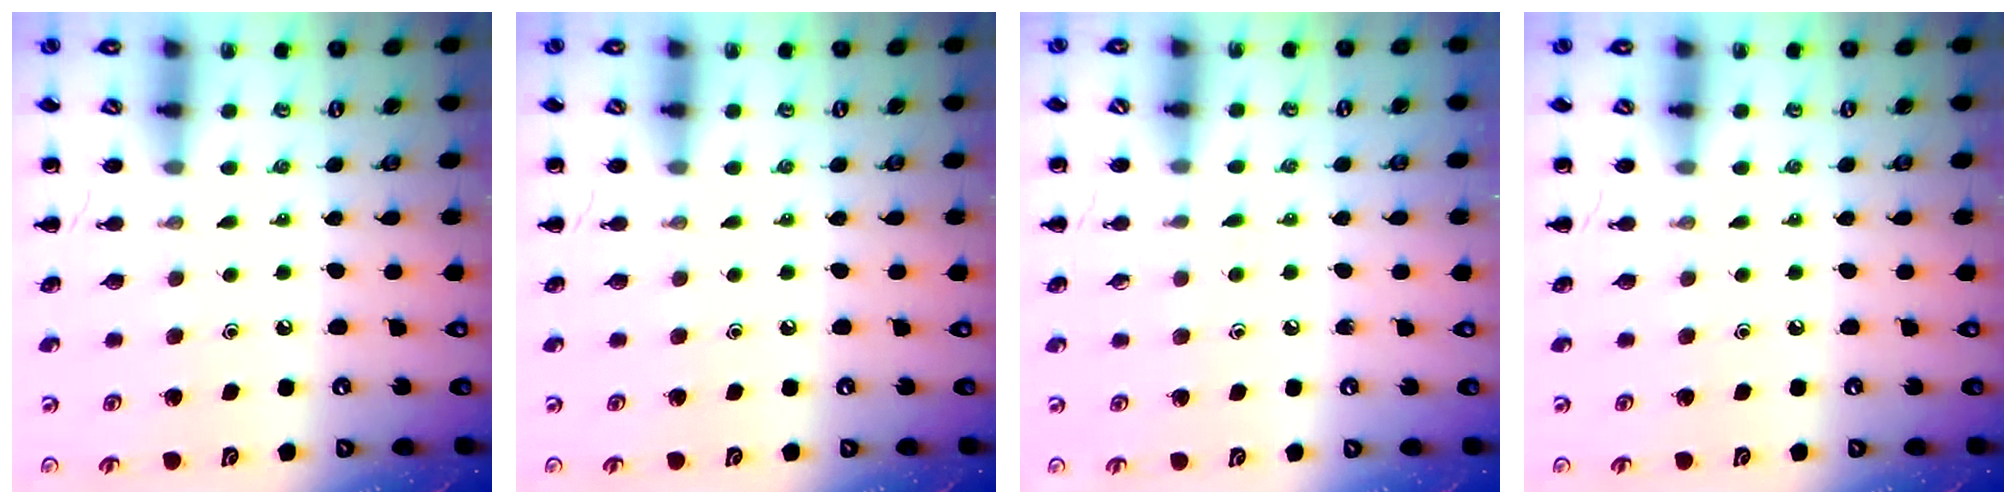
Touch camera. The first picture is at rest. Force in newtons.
{"total": 0.0}
{"total": 3.9, "press": 3.6, "slide": 1.5}
{"total": 0.0}